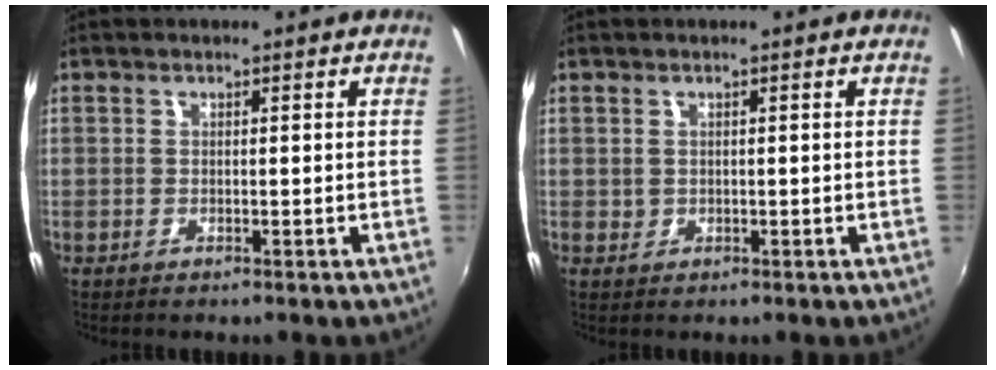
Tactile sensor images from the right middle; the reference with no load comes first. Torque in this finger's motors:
{"motor_torque": [0.18, -0.29, 0.05, 0.01]}